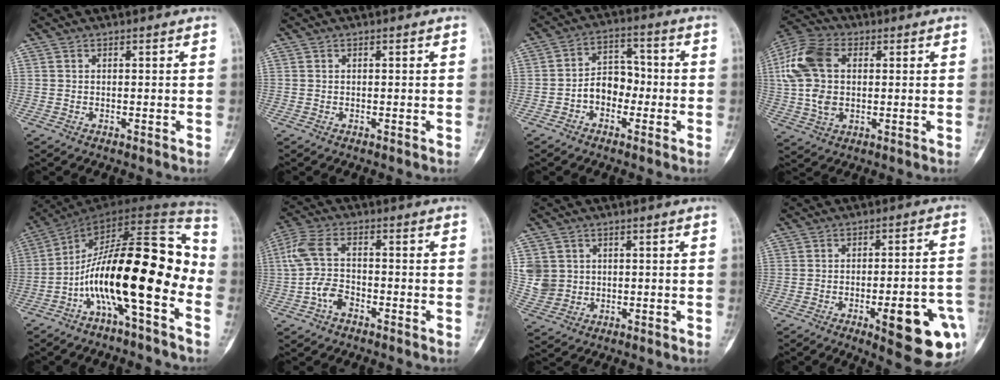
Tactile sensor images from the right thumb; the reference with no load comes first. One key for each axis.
{"total": 0.0}
{"total": 7.3, "fx": -2.1, "fy": 5.5, "fz": 4.3, "tx": -0.035, "ty": 0.037, "tz": -0.048}
{"total": 15.0, "fx": 2.8, "fy": 9.8, "fz": 11.1, "tx": -0.225, "ty": 0.015, "tz": 0.047}
{"total": 20.8, "fx": -6.8, "fy": 5.8, "fz": 18.8, "tx": -0.308, "ty": 0.100, "tz": -0.110}
{"total": 7.7, "fx": -2.4, "fy": 4.8, "fz": 5.6, "tx": -0.118, "ty": 0.028, "tz": -0.053}
{"total": 5.9, "fx": 0.9, "fy": 5.6, "fz": 1.8, "tx": -0.013, "ty": 0.002, "tz": 0.024}
{"total": 16.4, "fx": -6.0, "fy": 4.4, "fz": 14.6, "tx": -0.143, "ty": 0.025, "tz": -0.067}